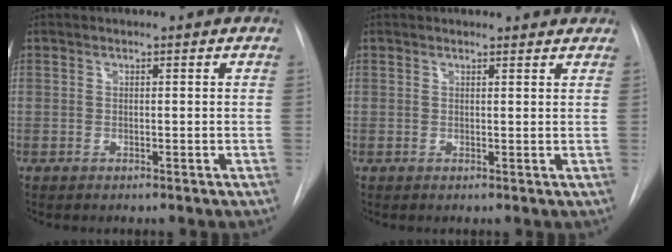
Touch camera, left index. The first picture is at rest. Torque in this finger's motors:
{"motor_torque": [0.84, -1.30, -0.33, 0.01]}